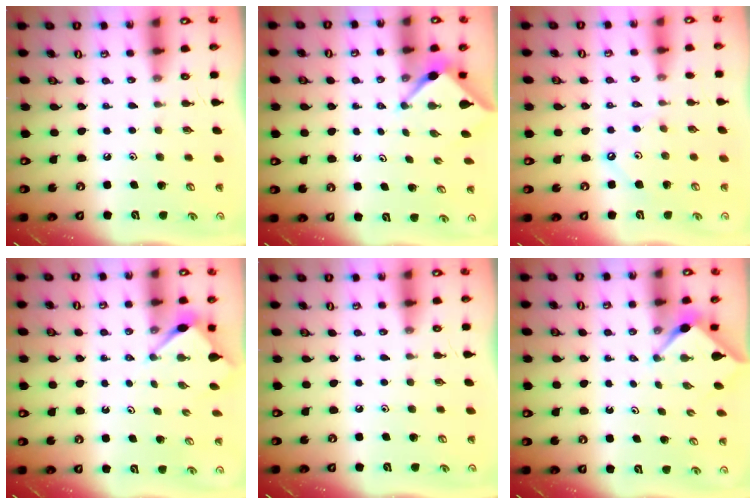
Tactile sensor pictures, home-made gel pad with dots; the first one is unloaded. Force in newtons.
{"total": 3.1, "press": 3.1, "slide": 0.3}
{"total": 2.1, "press": 2.1, "slide": 0.3}
{"total": 3.2, "press": 3.2, "slide": 0.4}
{"total": 0.0}
{"total": 3.0, "press": 3.0, "slide": 0.2}